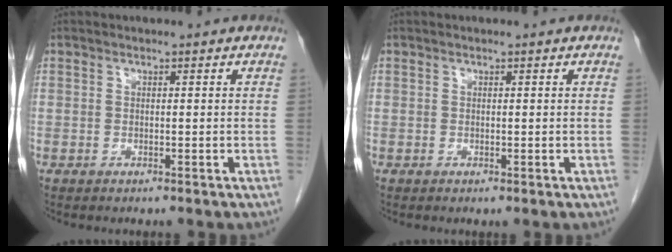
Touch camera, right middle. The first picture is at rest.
{"total": 0.0}